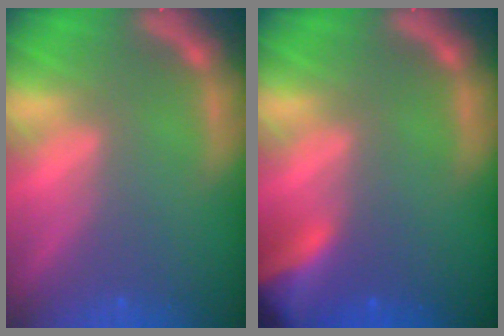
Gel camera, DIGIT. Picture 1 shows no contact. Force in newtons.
{"total": 6.5}